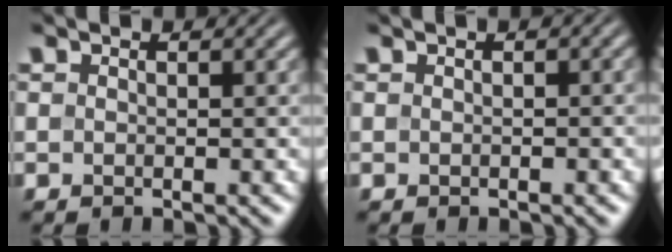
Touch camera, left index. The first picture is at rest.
{"total": 0.9, "force": [0.2, 0.2, 0.9], "torque": [-0.012, 0.005, 0.004]}